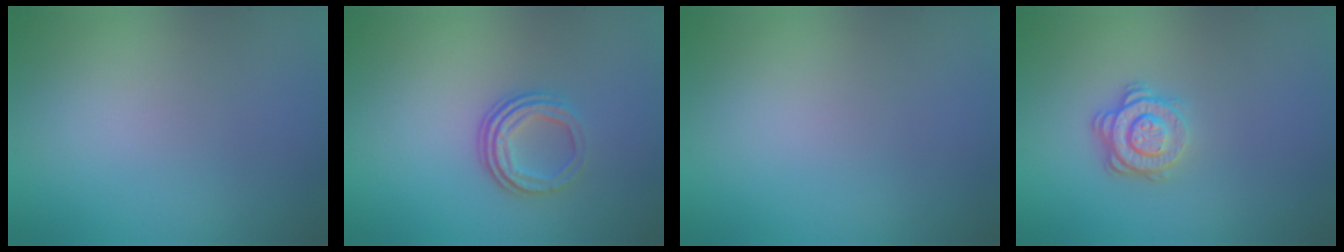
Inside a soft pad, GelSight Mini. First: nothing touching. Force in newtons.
{"total": 3.3, "press": 2.2, "slide": 2.4}
{"total": 0.0}
{"total": 3.0, "press": 2.6, "slide": 1.5}